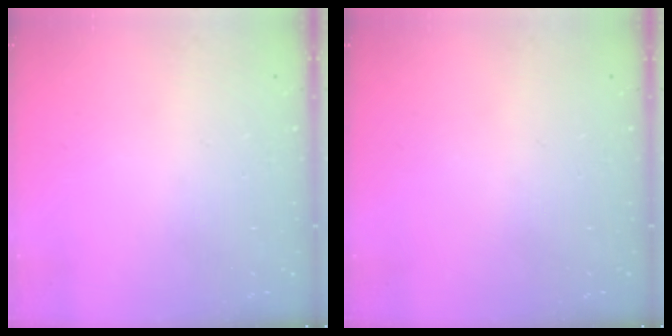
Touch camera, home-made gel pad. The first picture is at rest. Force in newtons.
{"total": 0.0}